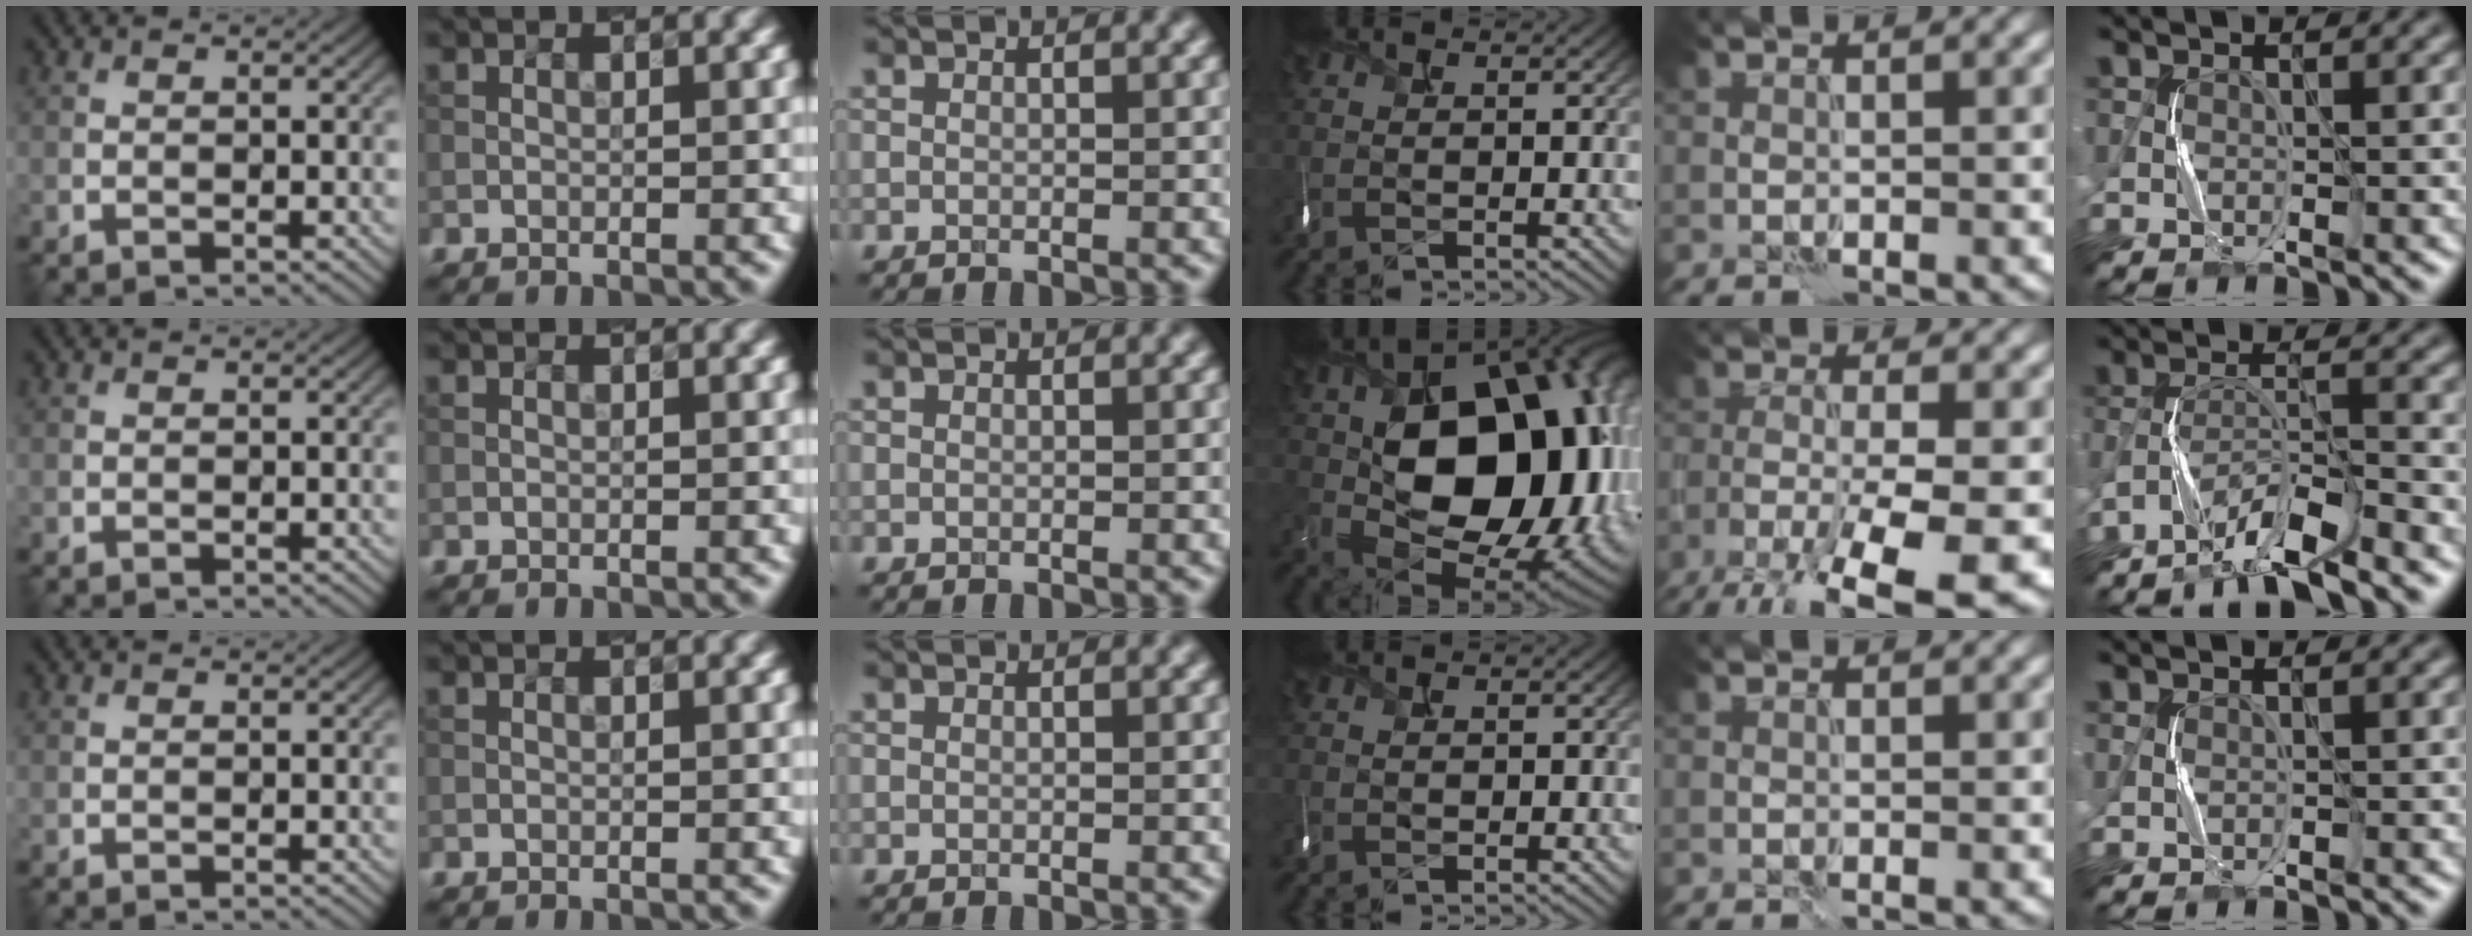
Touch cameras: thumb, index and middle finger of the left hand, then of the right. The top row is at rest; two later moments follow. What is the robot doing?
{"motion": "shake", "object": "tambourine"}